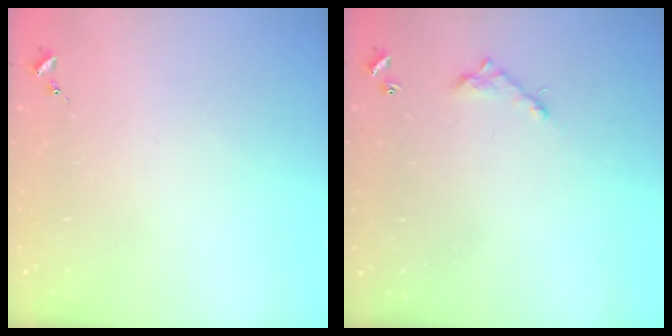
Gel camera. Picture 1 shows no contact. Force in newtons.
{"total": 6.2, "press": 6.2, "slide": 0.4}